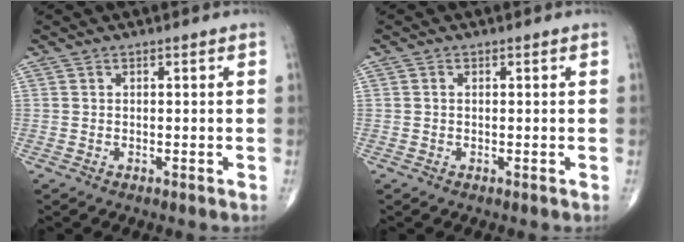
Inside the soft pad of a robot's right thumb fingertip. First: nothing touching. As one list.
[{"total": 0.5, "force": [0.1, 0.4, 0.3], "torque": [-0.007, 0.000, 0.001]}]